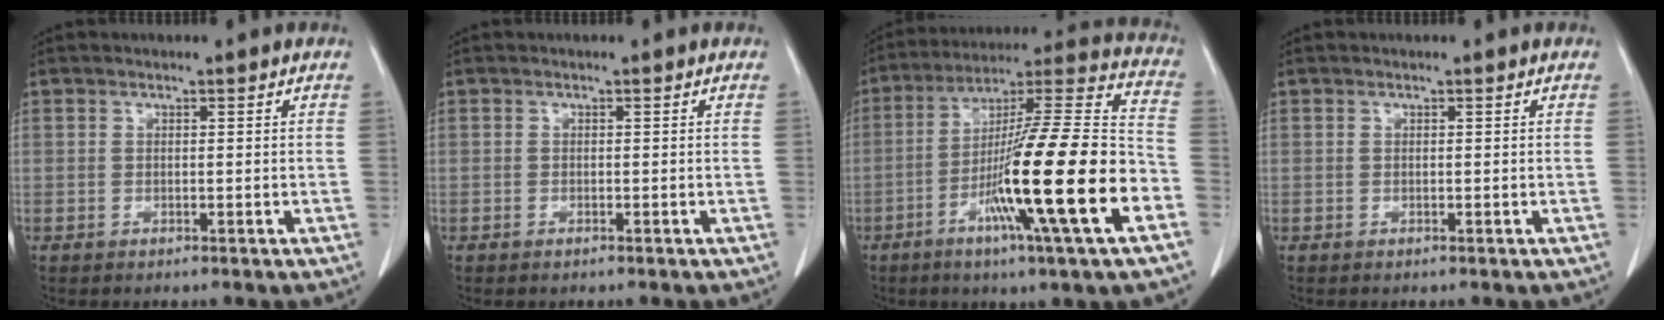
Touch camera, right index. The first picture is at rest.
{"total": 0.0}
{"total": 23.2, "force": [-8.1, -0.2, 21.8], "torque": [-0.344, -0.023, -0.146]}
{"total": 0.0}